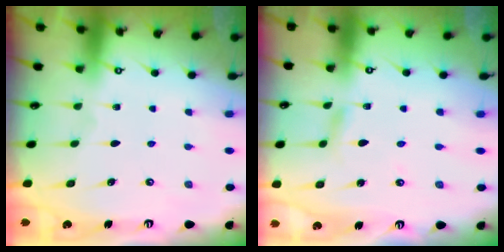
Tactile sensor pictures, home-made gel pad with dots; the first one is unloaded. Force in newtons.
{"total": 2.3, "press": 2.3, "slide": 0.3}